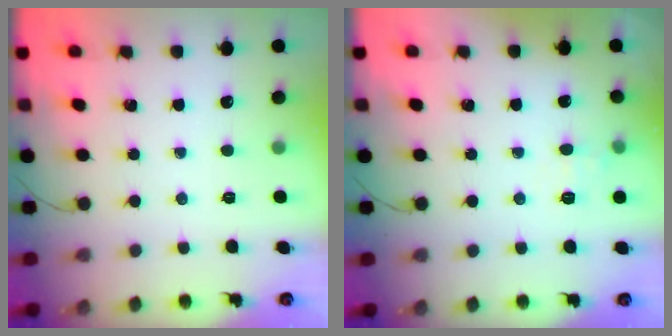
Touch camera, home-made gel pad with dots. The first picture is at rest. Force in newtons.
{"total": 4.3, "press": 3.9, "slide": 1.8}